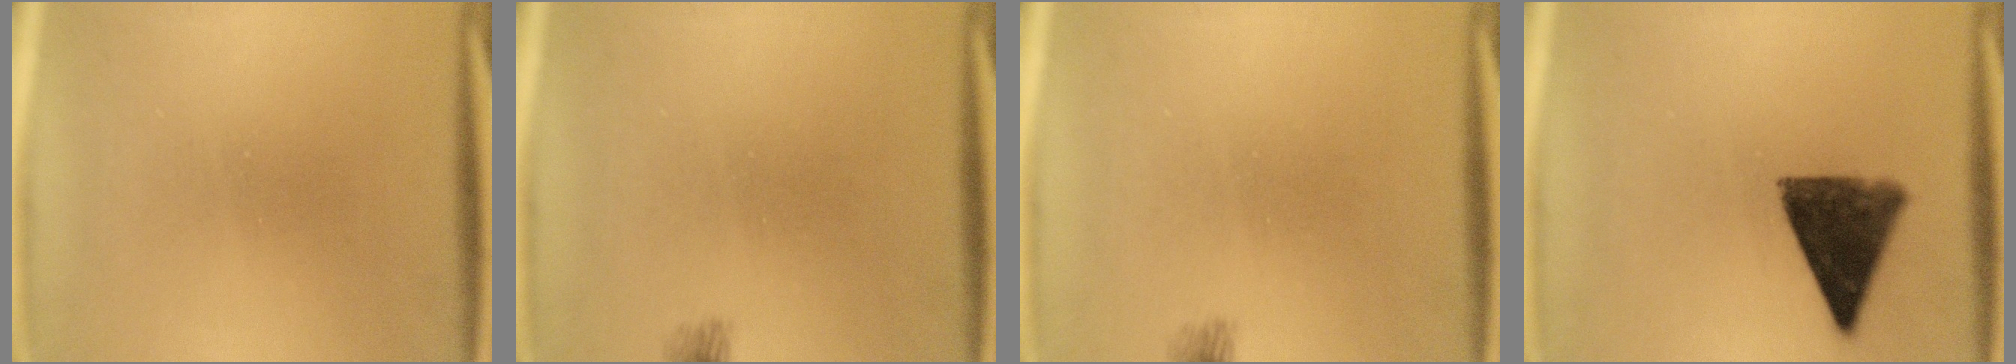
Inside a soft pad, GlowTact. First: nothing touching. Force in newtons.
{"total": 1.6}
{"total": 1.6}
{"total": 9.2}